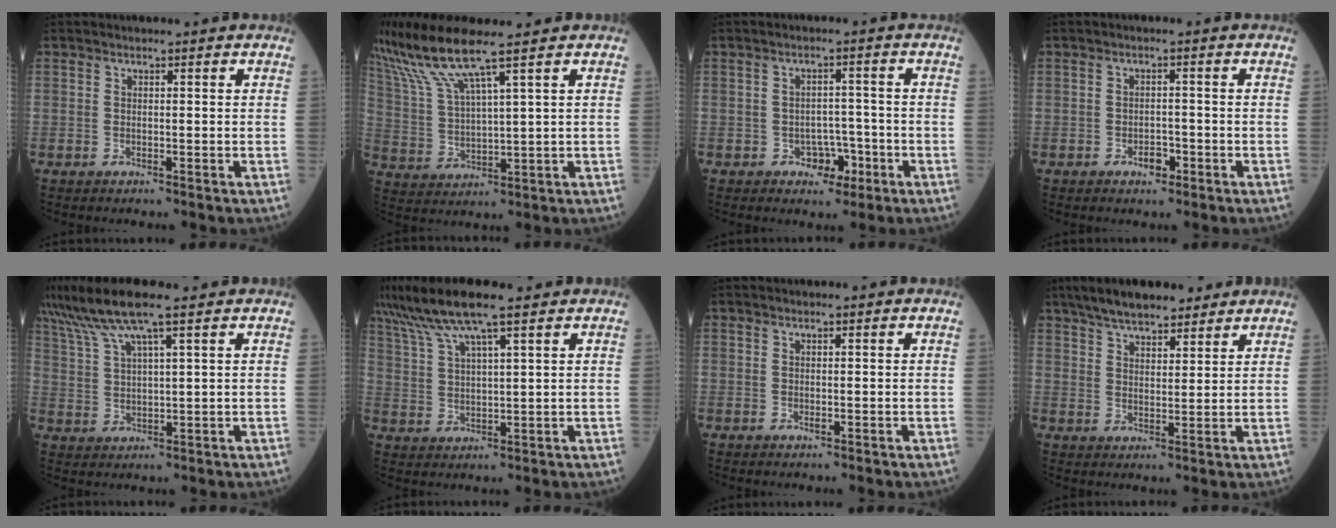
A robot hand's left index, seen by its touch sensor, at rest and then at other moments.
{"total": 8.9, "force": [7.0, -1.1, 5.4], "torque": [-0.125, 0.006, 0.149]}
{"total": 3.9, "force": [-2.0, 2.8, 1.9], "torque": [-0.019, 0.010, -0.024]}
{"total": 2.2, "force": [-1.4, 1.2, 1.3], "torque": [-0.016, 0.004, -0.019]}
{"total": 8.5, "force": [6.5, -0.3, 5.5], "torque": [-0.116, 0.026, 0.124]}
{"total": 10.1, "force": [7.7, 0.4, 6.5], "torque": [-0.129, 0.031, 0.142]}
{"total": 0.0}
{"total": 10.7, "force": [8.7, 3.2, 5.3], "torque": [-0.081, 0.026, 0.145]}